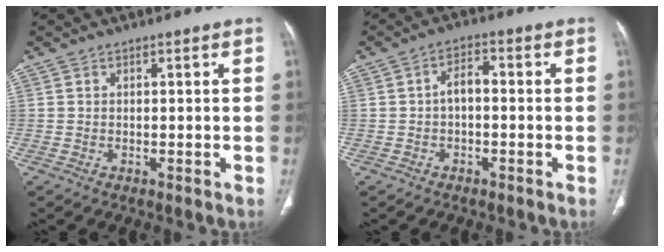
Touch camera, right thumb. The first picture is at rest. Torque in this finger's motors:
{"motor_torque": [0.65, 0.59, 0.65, 0.37, 0.01]}